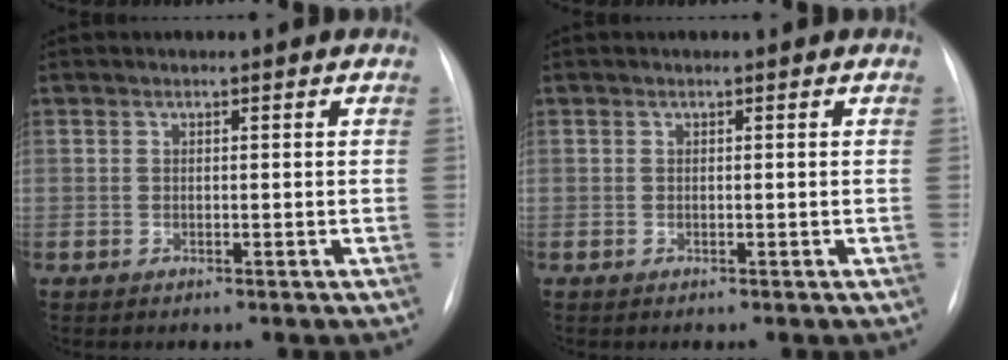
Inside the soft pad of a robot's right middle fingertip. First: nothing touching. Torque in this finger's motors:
{"motor_torque": [-0.24, -0.44, 0.02, 0.01]}